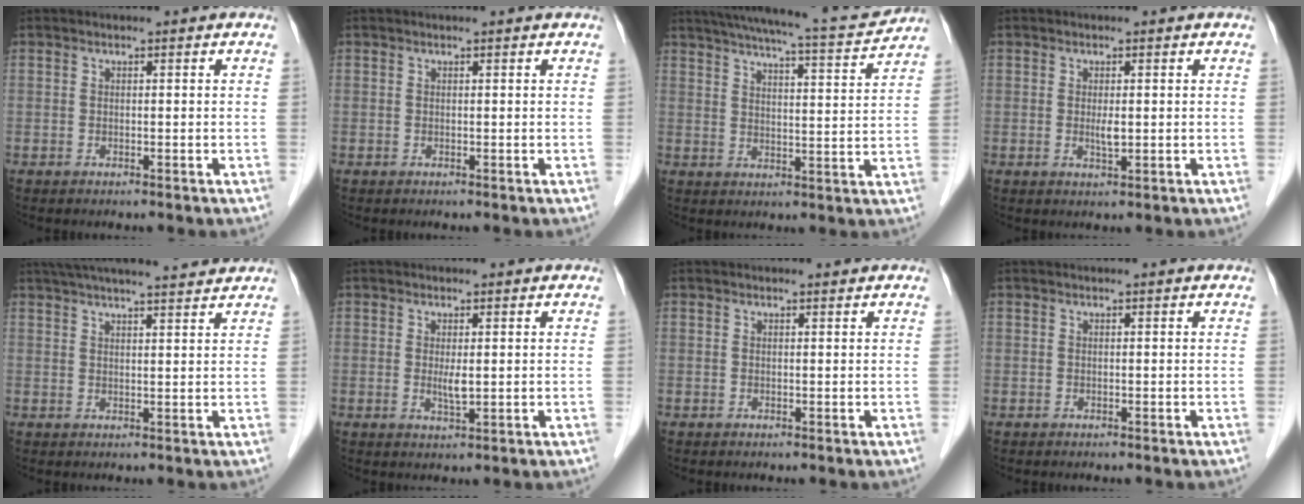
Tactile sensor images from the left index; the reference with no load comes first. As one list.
[{"total": 0.8, "force": [0.8, 0.0, 0.4], "torque": [-0.007, 0.006, 0.009]}, {"total": 15.3, "force": [13.9, 0.4, 6.3], "torque": [-0.107, -0.008, 0.190]}, {"total": 1.6, "force": [0.0, 0.4, 1.6], "torque": [-0.033, -0.007, 0.001]}, {"total": 14.5, "force": [13.0, 1.1, 6.3], "torque": [-0.108, 0.034, 0.184]}, {"total": 2.0, "force": [0.1, 0.4, 1.9], "torque": [-0.040, -0.009, 0.006]}, {"total": 0.5, "force": [0.5, 0.0, 0.0], "torque": [-0.009, -0.004, 0.007]}, {"total": 0.5, "force": [0.5, 0.0, 0.2], "torque": [-0.005, 0.004, 0.006]}]